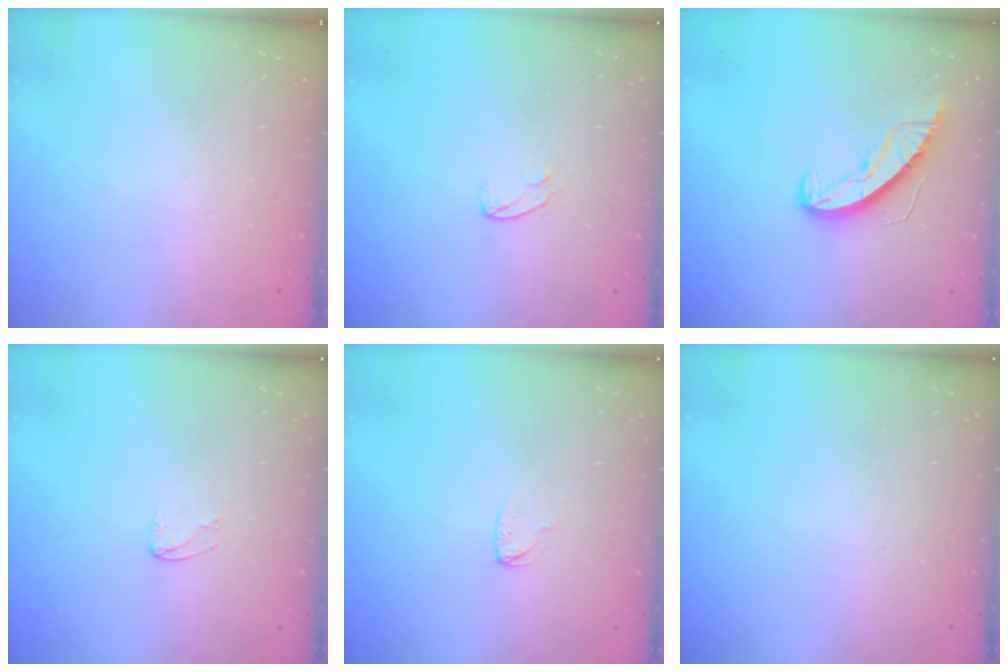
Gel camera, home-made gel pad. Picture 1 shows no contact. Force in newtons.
{"total": 3.4, "press": 3.4, "slide": 0.3}
{"total": 8.5, "press": 8.5, "slide": 0.4}
{"total": 3.1, "press": 3.1, "slide": 0.2}
{"total": 2.6, "press": 2.6, "slide": 0.3}
{"total": 0.0}